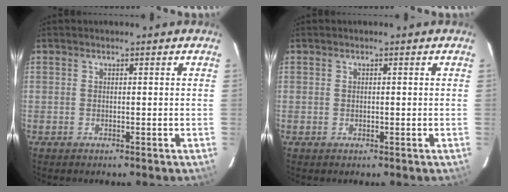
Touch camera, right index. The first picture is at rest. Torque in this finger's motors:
{"motor_torque": [-0.11, 0.04, -0.04, -0.01]}